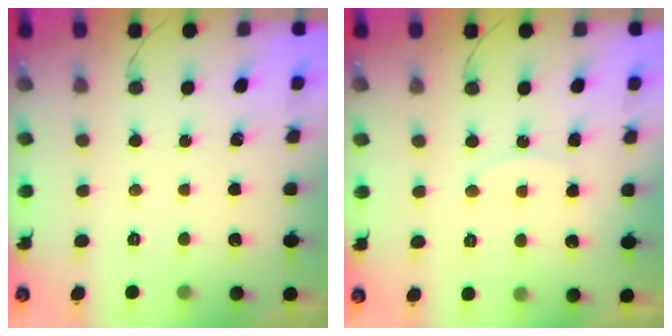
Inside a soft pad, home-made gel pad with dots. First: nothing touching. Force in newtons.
{"total": 6.0, "press": 5.9, "slide": 0.7}